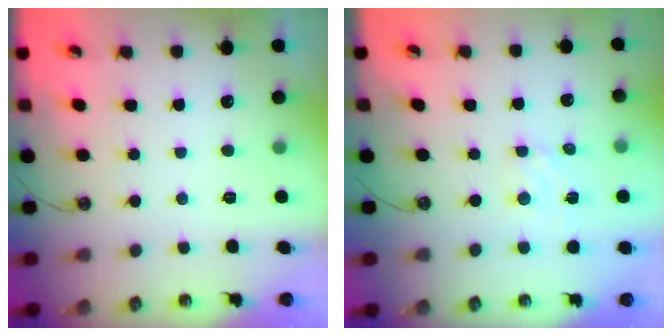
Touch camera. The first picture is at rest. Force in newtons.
{"total": 2.4, "press": 2.4, "slide": 0.4}